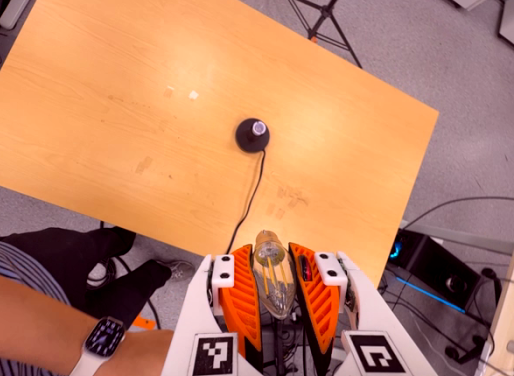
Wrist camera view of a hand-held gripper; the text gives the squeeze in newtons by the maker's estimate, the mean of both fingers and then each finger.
{"total": 22.2, "left": 24.3, "right": 20.0}